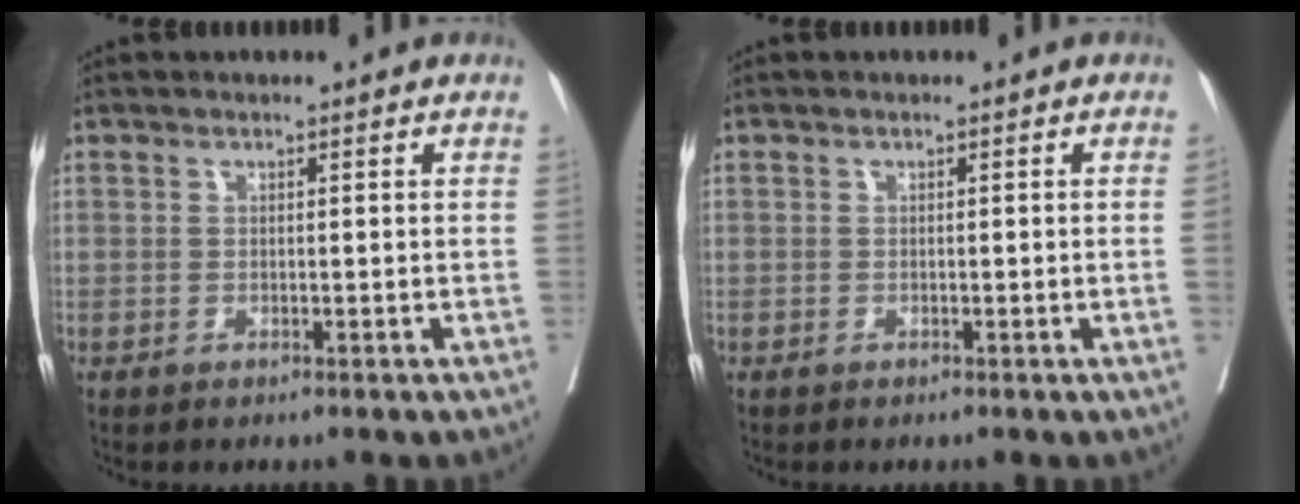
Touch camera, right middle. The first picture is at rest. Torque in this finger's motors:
{"motor_torque": [1.09, -1.05, -0.10, -0.21]}